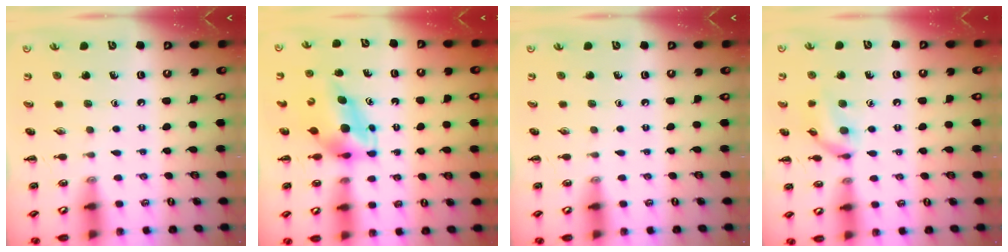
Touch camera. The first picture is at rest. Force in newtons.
{"total": 5.1, "press": 5.0, "slide": 1.0}
{"total": 0.0}
{"total": 11.1, "press": 10.9, "slide": 1.6}